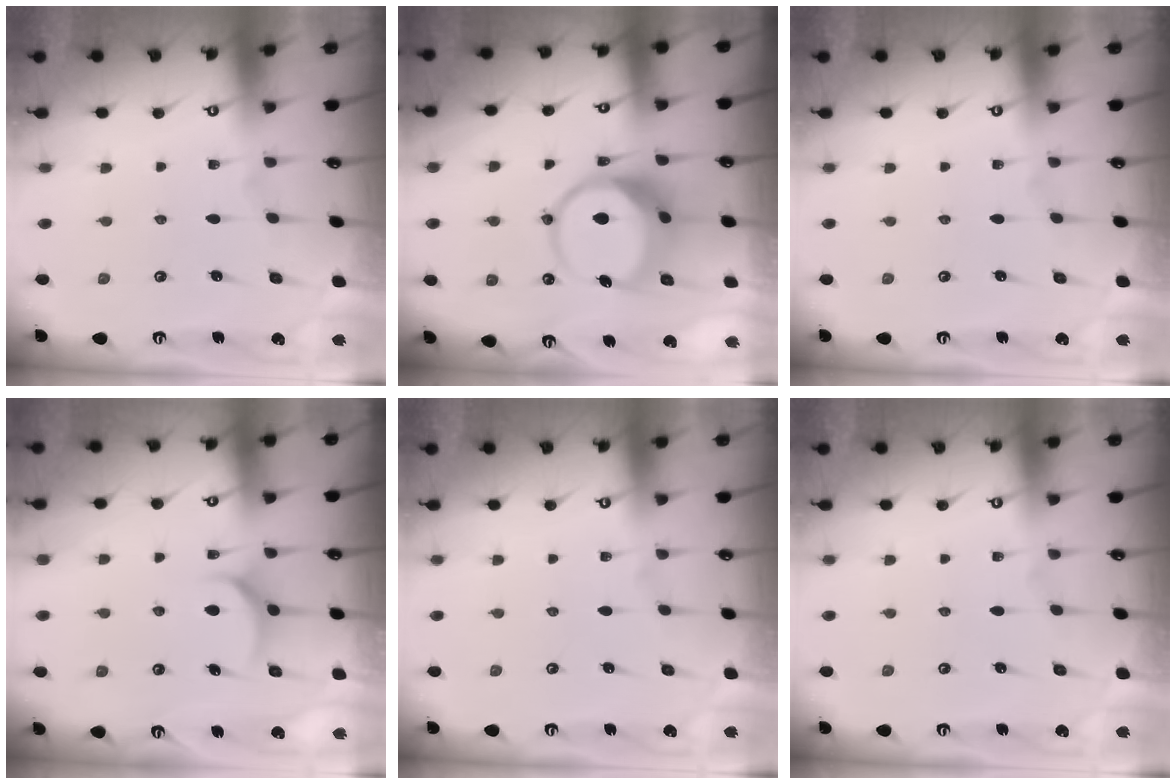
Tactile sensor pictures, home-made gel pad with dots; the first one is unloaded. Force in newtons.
{"total": 11.3, "press": 11.2, "slide": 1.4}
{"total": 0.0}
{"total": 6.7, "press": 6.7, "slide": 0.4}
{"total": 0.0}
{"total": 0.0}